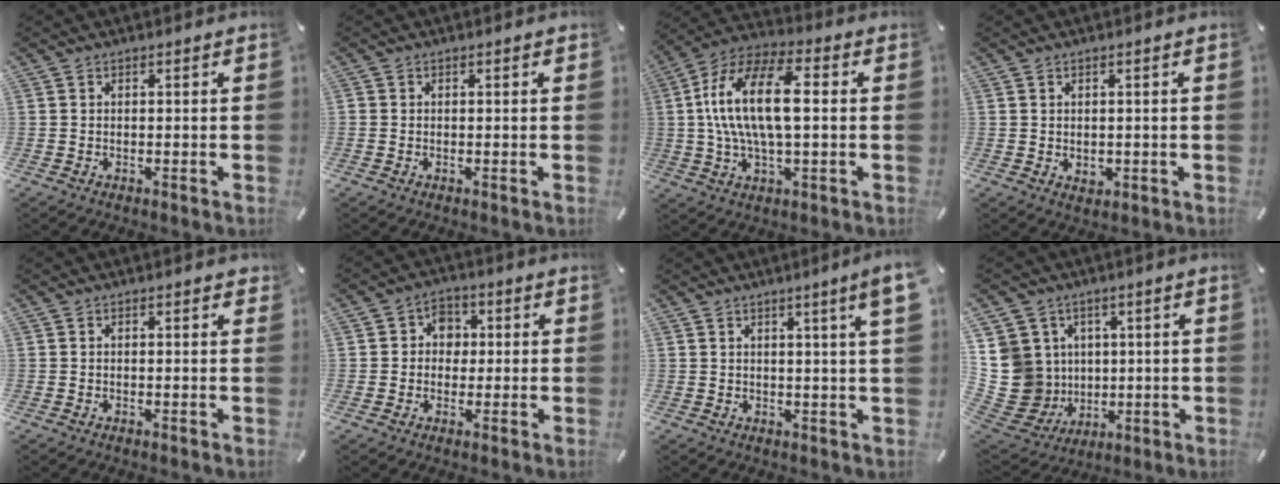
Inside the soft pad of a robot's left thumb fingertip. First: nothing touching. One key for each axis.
{"total": 0.6, "fx": -0.2, "fy": 0.5, "fz": 0.2, "tx": -0.001, "ty": 0.004, "tz": -0.005}
{"total": 16.7, "fx": 1.4, "fy": 7.8, "fz": 14.7, "tx": -0.309, "ty": 0.004, "tz": 0.019}
{"total": 1.5, "fx": 0.4, "fy": 1.4, "fz": 0.1, "tx": 0.004, "ty": 0.000, "tz": 0.004}
{"total": 0.7, "fx": 0.2, "fy": 0.3, "fz": 0.6, "tx": -0.003, "ty": 0.000, "tz": 0.002}
{"total": 5.3, "fx": 0.0, "fy": 5.1, "fz": 1.5, "tx": -0.017, "ty": 0.013, "tz": -0.006}
{"total": 4.9, "fx": 2.5, "fy": -0.1, "fz": 4.3, "tx": -0.068, "ty": -0.004, "tz": 0.037}
{"total": 14.0, "fx": 1.0, "fy": 13.3, "fz": 4.2, "tx": -0.121, "ty": -0.018, "tz": 0.026}